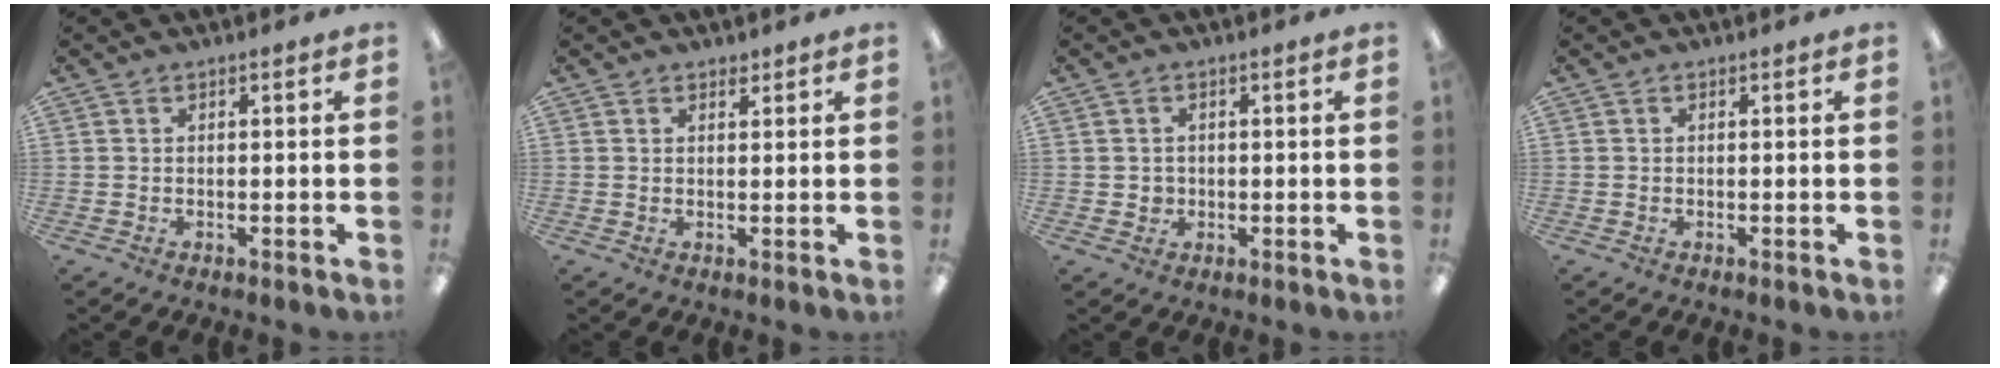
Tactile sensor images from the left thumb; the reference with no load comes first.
{"total": 1.4, "force": [1.2, 0.7, 0.3], "torque": [0.002, -0.003, 0.020]}
{"total": 1.8, "force": [0.1, 1.8, 0.4], "torque": [-0.002, 0.001, -0.003]}
{"total": 0.0}